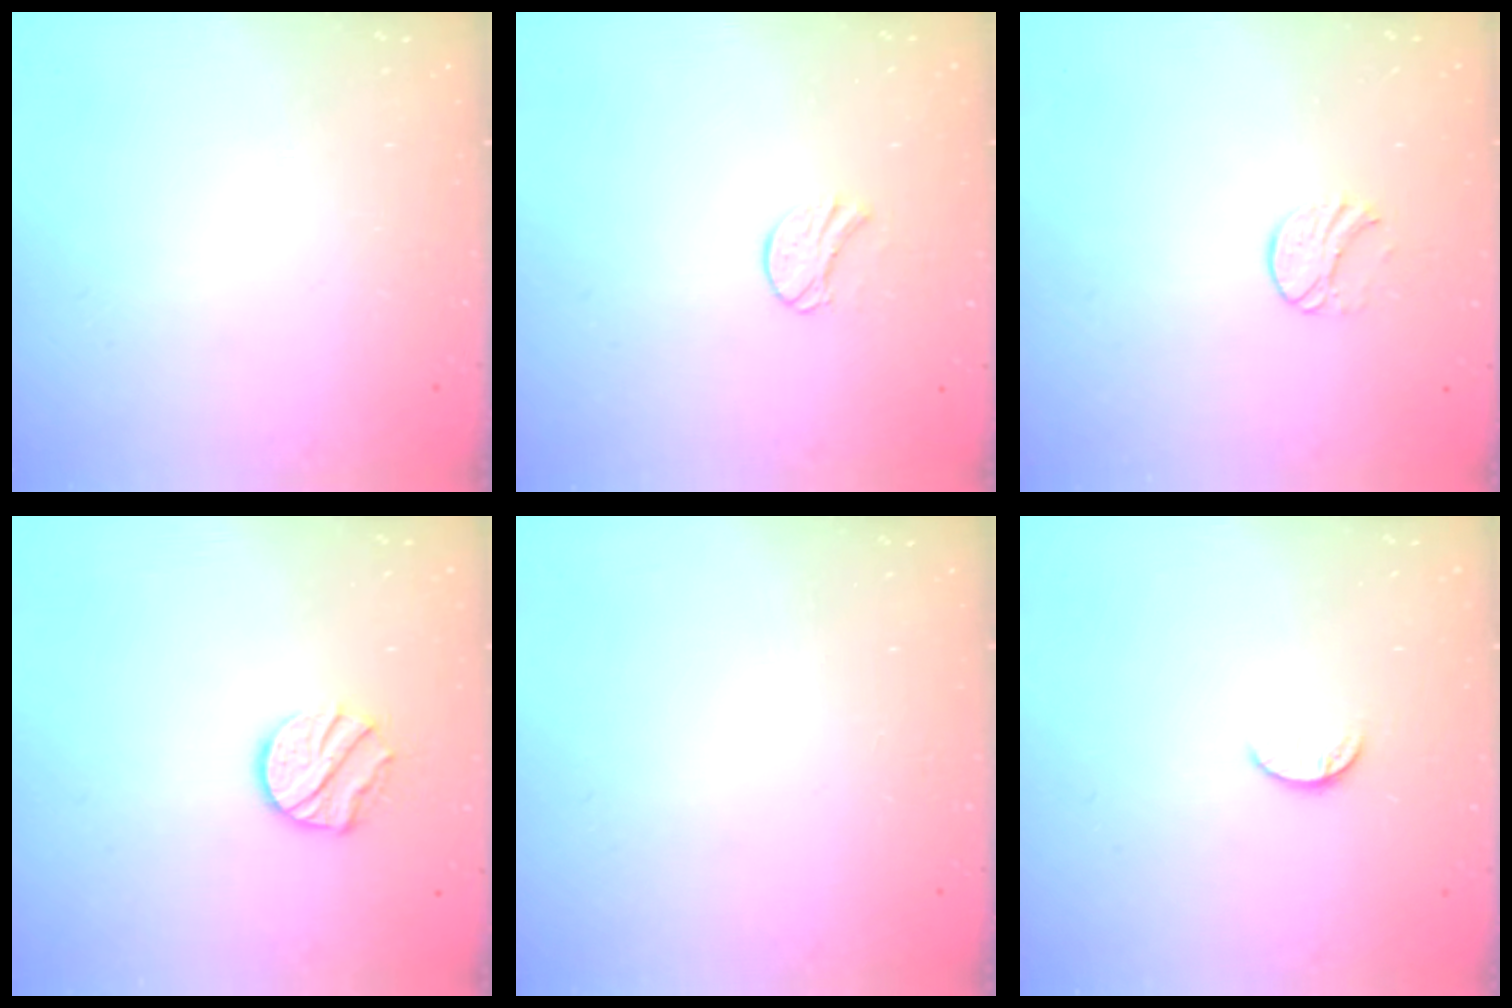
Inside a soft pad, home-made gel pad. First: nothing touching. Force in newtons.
{"total": 7.1, "press": 7.0, "slide": 0.6}
{"total": 6.5, "press": 6.5, "slide": 0.6}
{"total": 8.9, "press": 8.9, "slide": 0.4}
{"total": 0.0}
{"total": 5.1, "press": 5.1, "slide": 0.5}